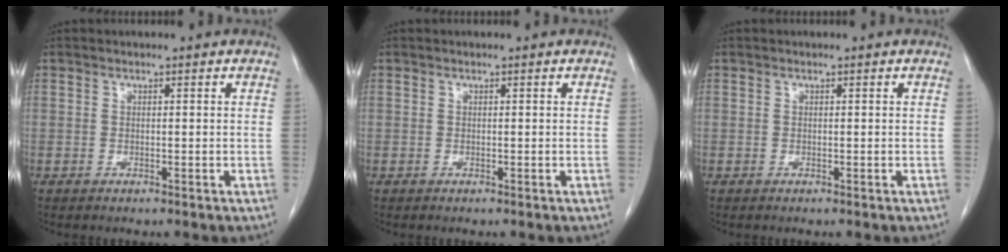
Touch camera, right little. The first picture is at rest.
{"total": 0.0}
{"total": 0.0}